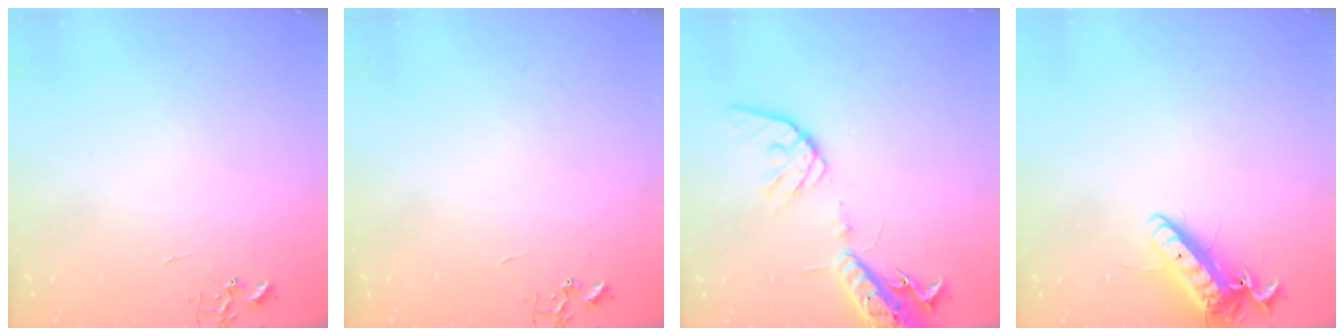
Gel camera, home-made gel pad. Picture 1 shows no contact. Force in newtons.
{"total": 0.0}
{"total": 17.5, "press": 17.1, "slide": 3.5}
{"total": 14.0, "press": 13.9, "slide": 2.0}